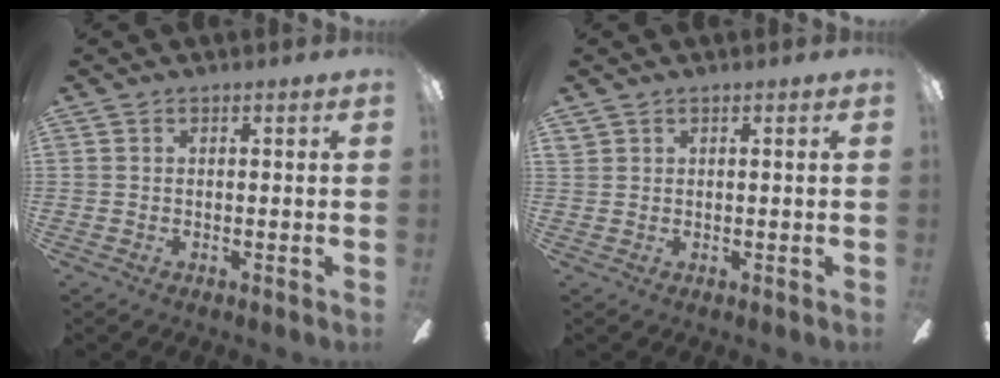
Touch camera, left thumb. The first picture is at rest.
{"total": 0.6, "force": [0.5, 0.1, 0.3], "torque": [-0.008, 0.000, 0.010]}